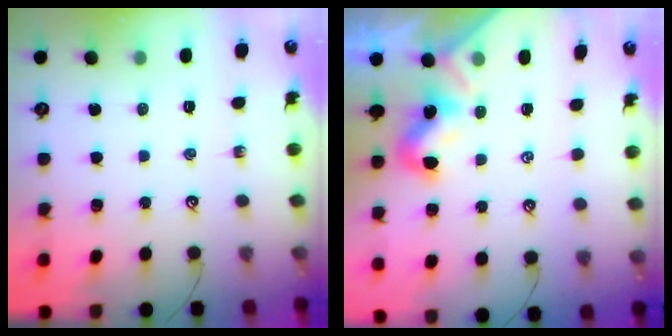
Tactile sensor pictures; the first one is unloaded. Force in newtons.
{"total": 1.8, "press": 1.8, "slide": 0.5}